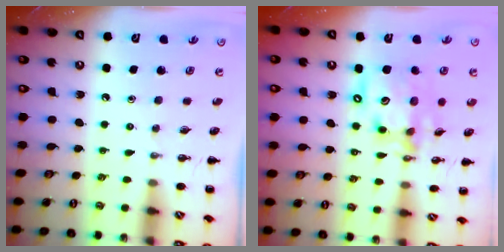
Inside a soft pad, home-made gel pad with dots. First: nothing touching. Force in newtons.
{"total": 14.1, "press": 13.6, "slide": 3.7}